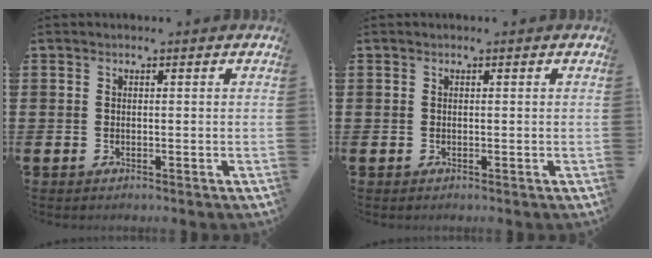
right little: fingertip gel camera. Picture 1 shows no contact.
{"total": 0.0}